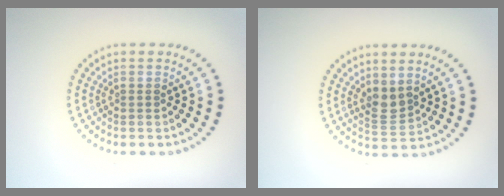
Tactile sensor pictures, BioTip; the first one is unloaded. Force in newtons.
{"total": 2.2, "press": 1.8, "slide": 1.3}